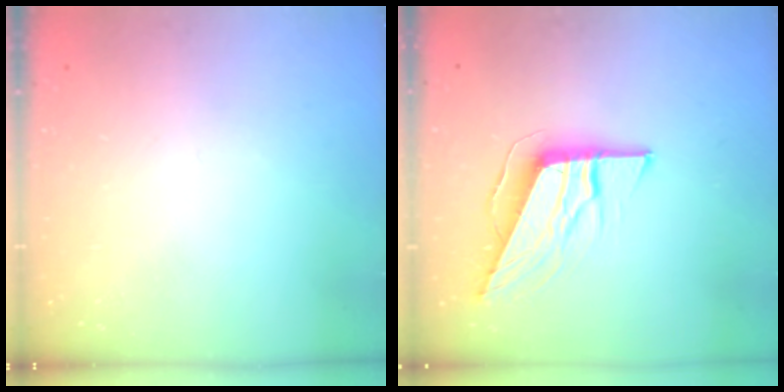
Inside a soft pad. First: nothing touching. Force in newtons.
{"total": 9.4, "press": 9.4, "slide": 0.6}